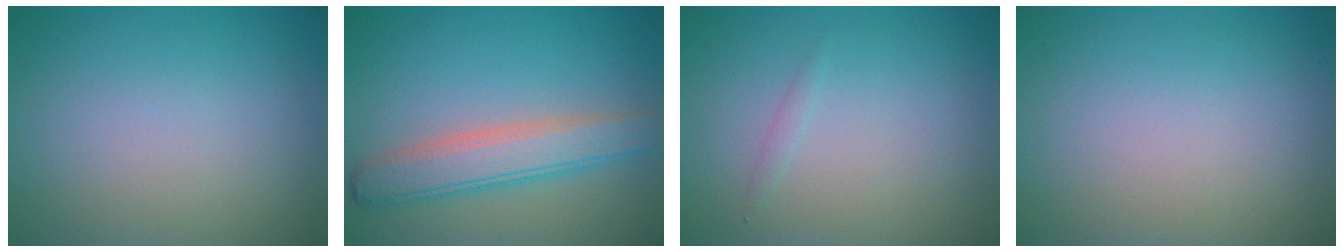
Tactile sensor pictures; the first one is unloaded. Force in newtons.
{"total": 4.7, "press": 4.7, "slide": 0.2}
{"total": 0.5, "press": 0.5, "slide": 0.0}
{"total": 0.0}